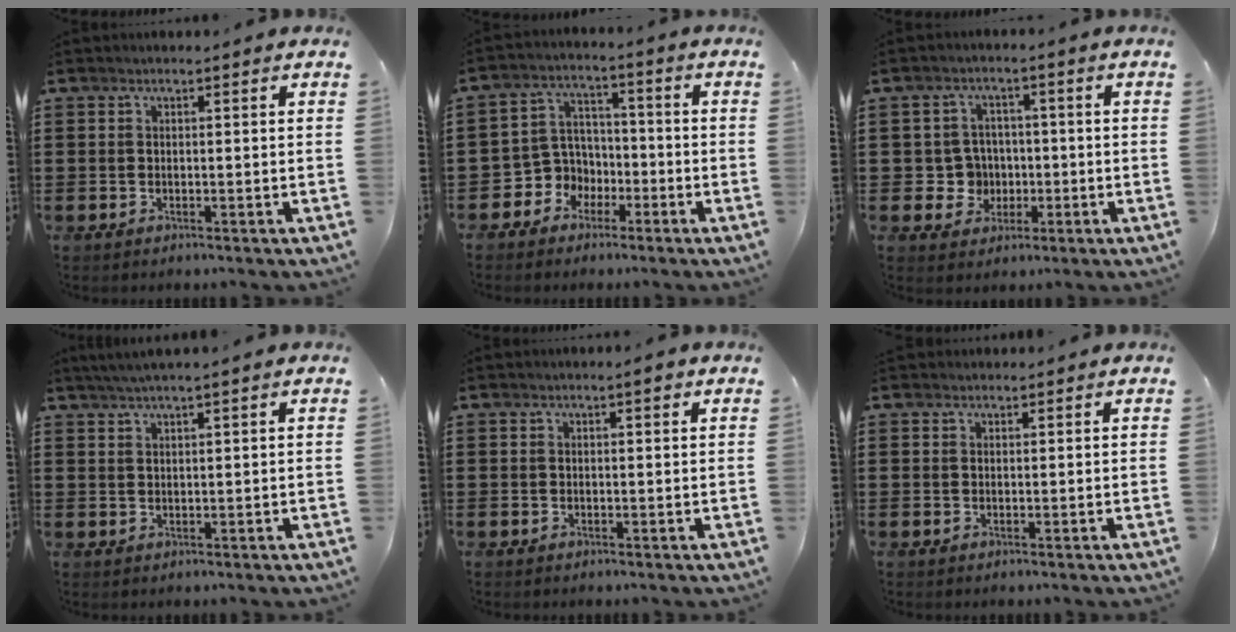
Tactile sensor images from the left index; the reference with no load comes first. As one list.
[{"total": 5.6, "force": [-2.8, 4.8, 0.6], "torque": [-0.042, 0.001, -0.059]}, {"total": 5.0, "force": [-0.5, 4.8, 1.2], "torque": [-0.043, 0.013, -0.009]}, {"total": 2.2, "force": [1.9, -0.3, 1.1], "torque": [-0.024, 0.003, 0.035]}, {"total": 1.4, "force": [0.8, 0.2, 1.1], "torque": [-0.014, -0.001, 0.012]}, {"total": 0.8, "force": [0.7, 0.3, 0.0], "torque": [-0.002, 0.001, 0.016]}]